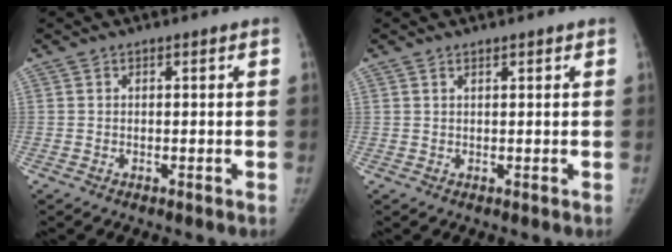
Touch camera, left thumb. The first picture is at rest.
{"total": 0.7, "force": [0.6, 0.3, 0.3], "torque": [-0.007, -0.004, 0.009]}